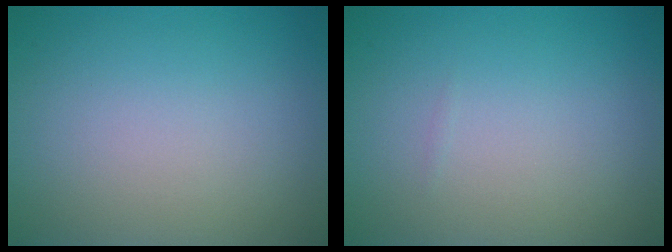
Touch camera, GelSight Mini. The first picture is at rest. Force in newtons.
{"total": 0.0}